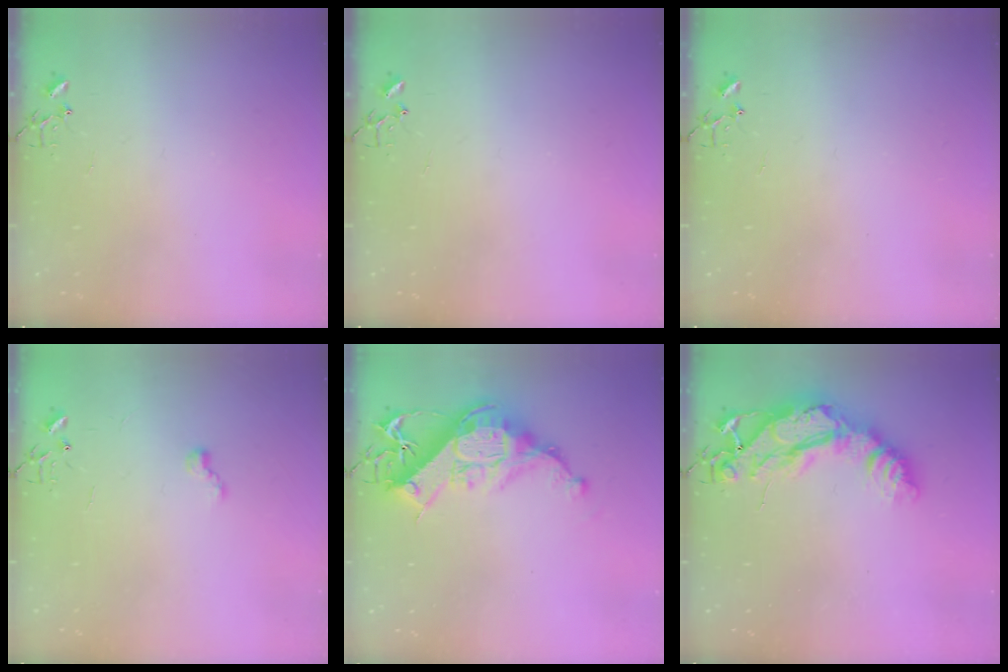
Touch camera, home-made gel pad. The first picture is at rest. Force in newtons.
{"total": 0.0}
{"total": 0.0}
{"total": 5.3, "press": 5.2, "slide": 0.6}
{"total": 15.9, "press": 15.8, "slide": 1.5}
{"total": 17.0, "press": 17.0, "slide": 1.4}